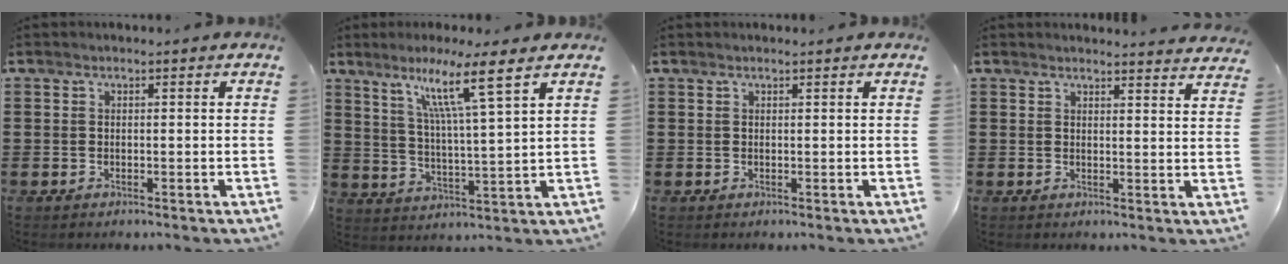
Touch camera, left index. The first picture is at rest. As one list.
[{"total": 9.5, "force": [6.3, -0.5, 7.0], "torque": [-0.140, -0.027, 0.099]}, {"total": 0.0}, {"total": 2.7, "force": [2.7, -0.3, 0.2], "torque": [-0.006, -0.013, 0.050]}]